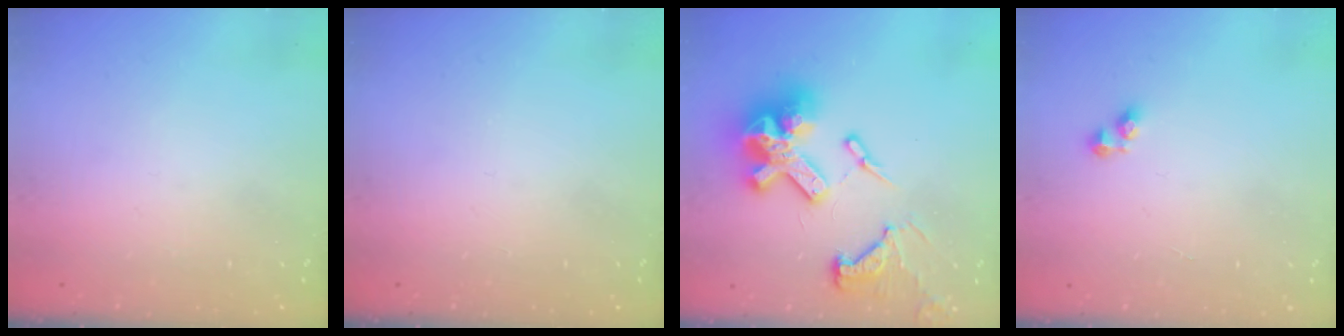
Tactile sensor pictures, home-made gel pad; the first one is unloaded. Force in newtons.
{"total": 0.0}
{"total": 23.0, "press": 22.8, "slide": 2.4}
{"total": 2.9, "press": 2.9, "slide": 0.3}